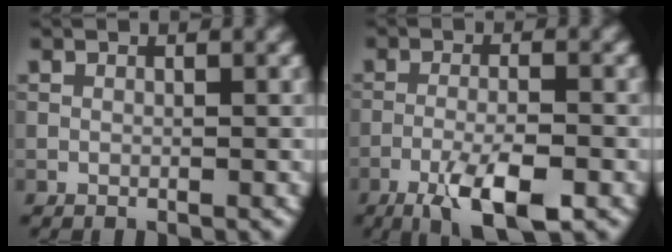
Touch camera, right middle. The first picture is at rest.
{"total": 6.1, "force": [-3.6, 1.4, 4.8], "torque": [-0.089, -0.004, -0.063]}